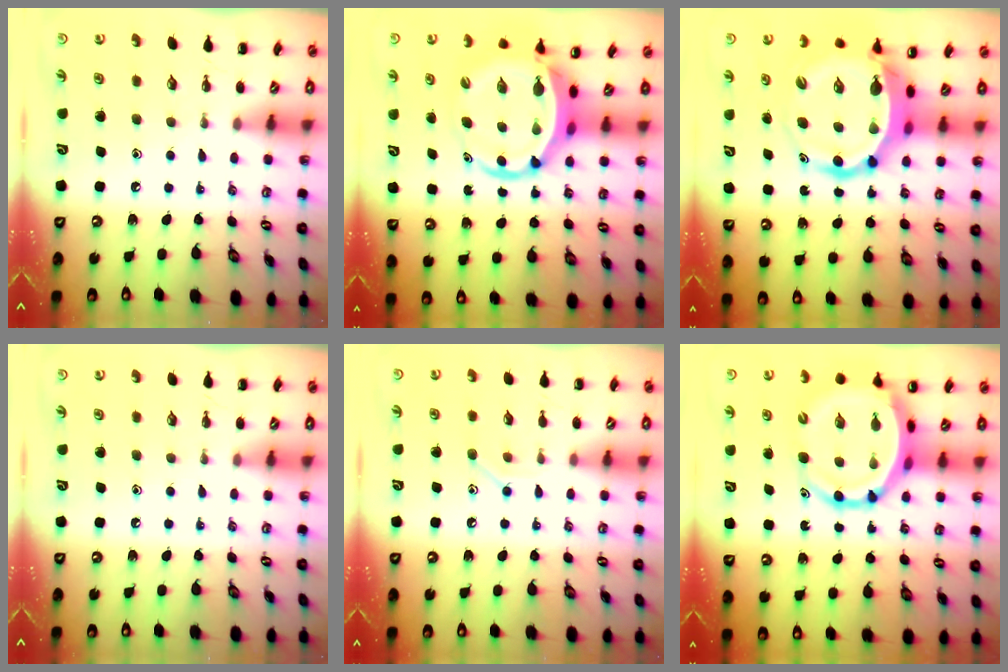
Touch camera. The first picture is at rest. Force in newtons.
{"total": 7.9, "press": 7.5, "slide": 2.5}
{"total": 9.8, "press": 9.4, "slide": 2.8}
{"total": 0.0}
{"total": 6.9, "press": 6.8, "slide": 1.4}
{"total": 11.0, "press": 10.6, "slide": 3.0}